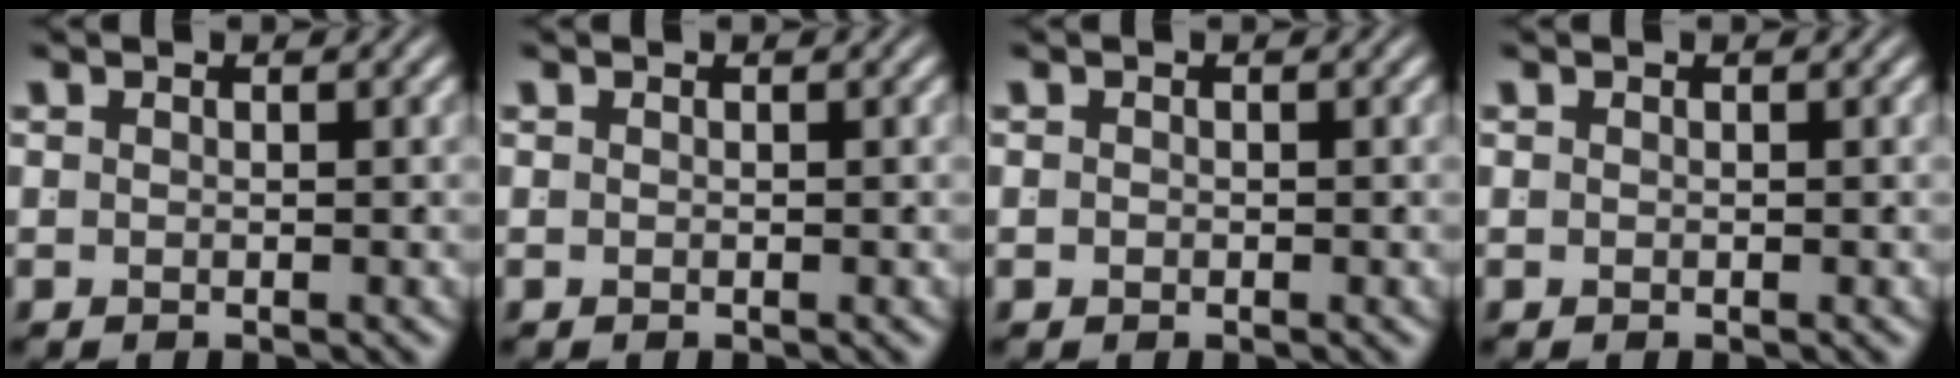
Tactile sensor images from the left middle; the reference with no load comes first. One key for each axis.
{"total": 0.0}
{"total": 0.0}
{"total": 0.0}